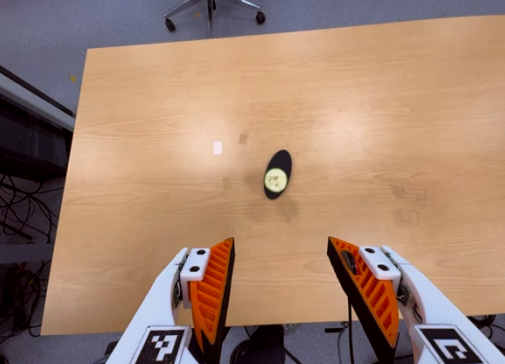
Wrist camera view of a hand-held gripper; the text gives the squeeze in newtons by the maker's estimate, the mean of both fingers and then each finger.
{"total": 0.0}